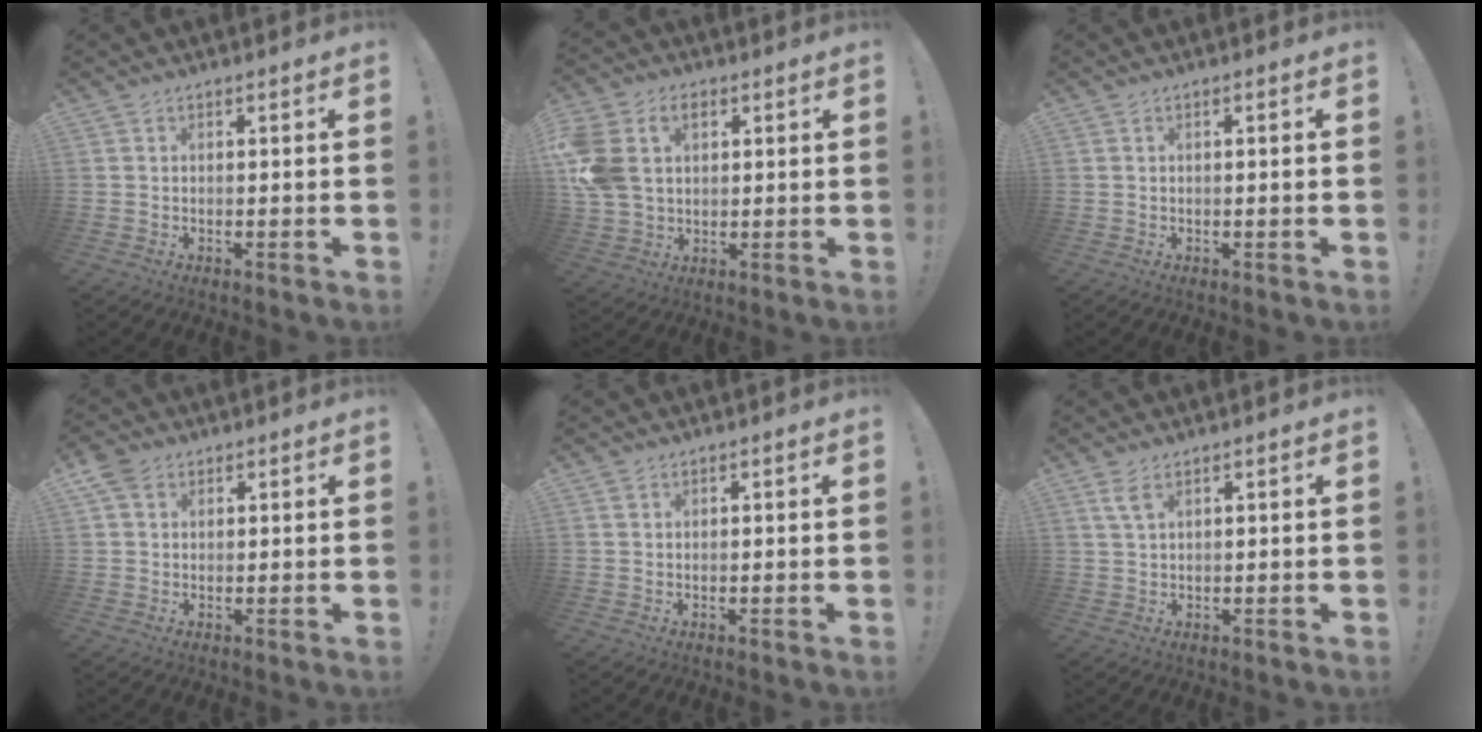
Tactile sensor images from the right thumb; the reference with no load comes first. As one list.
[{"total": 12.6, "force": [3.7, 9.2, 7.8], "torque": [-0.163, -0.008, 0.069]}, {"total": 1.5, "force": [-0.1, -0.6, 1.4], "torque": [-0.023, -0.003, -0.003]}, {"total": 4.7, "force": [2.4, 3.4, 2.2], "torque": [-0.042, -0.002, 0.048]}, {"total": 0.9, "force": [0.7, 0.4, 0.5], "torque": [-0.001, -0.003, 0.011]}, {"total": 3.5, "force": [1.9, 0.9, 2.8], "torque": [-0.050, -0.007, 0.034]}]